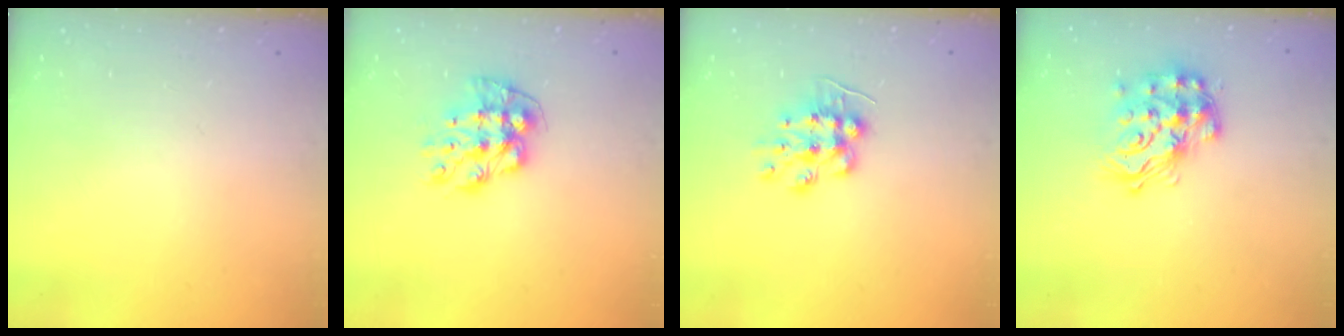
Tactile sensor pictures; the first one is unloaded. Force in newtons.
{"total": 10.5, "press": 10.4, "slide": 0.9}
{"total": 9.1, "press": 9.1, "slide": 0.2}
{"total": 18.2, "press": 18.1, "slide": 1.0}